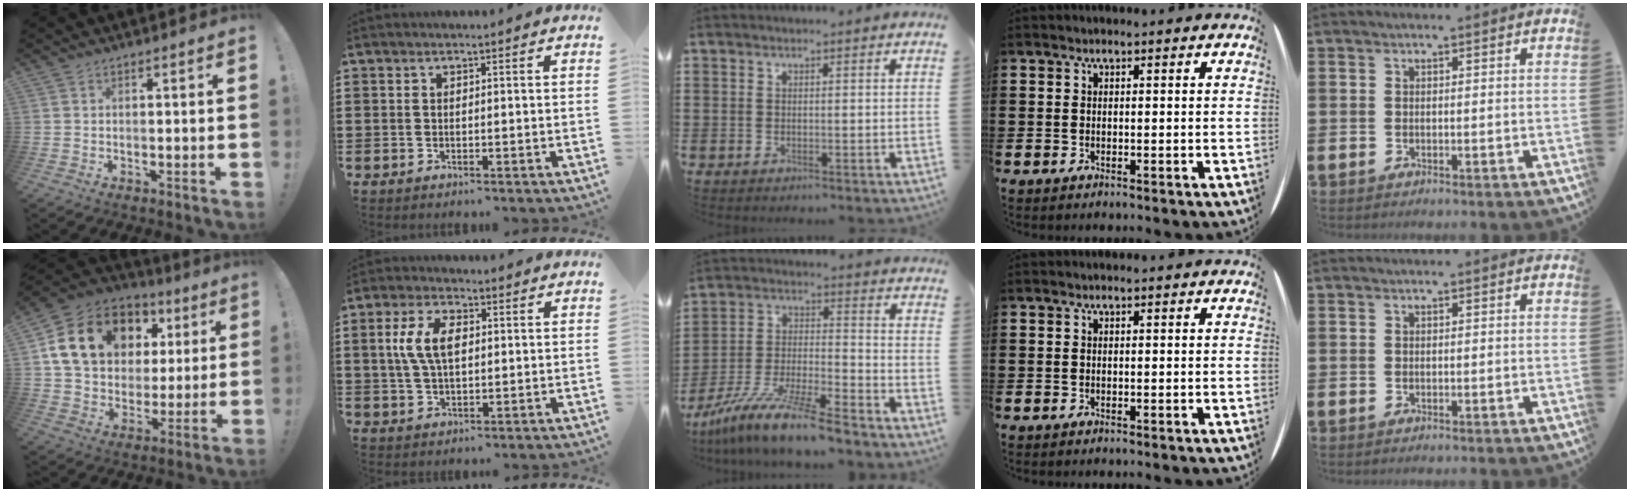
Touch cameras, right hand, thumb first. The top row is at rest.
{"thumb": {"total": 19.3, "force": [7.3, 13.9, 11.1], "torque": [-0.182, -0.015, 0.152]}, "index": {"total": 6.8, "force": [1.2, 3.7, 5.6], "torque": [-0.133, 0.010, 0.013]}, "middle": {"total": 10.9, "force": [-9.7, 0.1, 4.9], "torque": [-0.097, 0.009, -0.192]}}